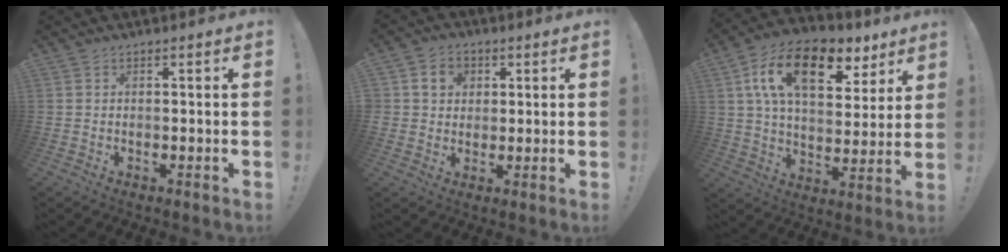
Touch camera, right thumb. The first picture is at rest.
{"total": 6.5, "force": [2.2, 5.7, 2.4], "torque": [-0.042, 0.003, 0.045]}
{"total": 19.3, "force": [9.2, 10.4, 13.4], "torque": [-0.209, -0.037, 0.157]}